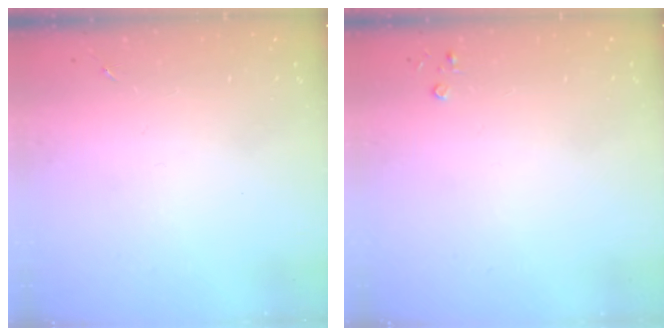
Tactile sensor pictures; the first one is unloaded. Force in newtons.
{"total": 2.2, "press": 2.2, "slide": 0.3}